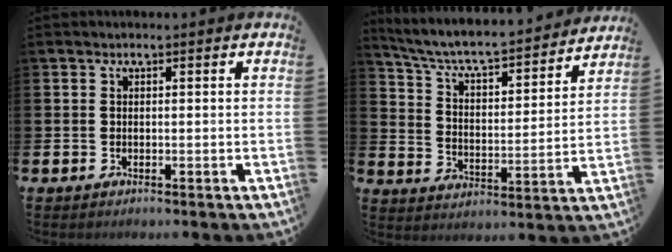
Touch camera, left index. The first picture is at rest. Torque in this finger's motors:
{"motor_torque": [0.97, -1.17, 0.53, 0.18]}